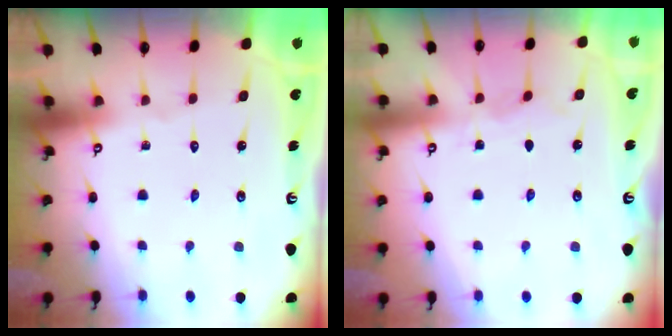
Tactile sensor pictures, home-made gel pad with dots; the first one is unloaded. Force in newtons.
{"total": 3.8, "press": 3.8, "slide": 0.1}